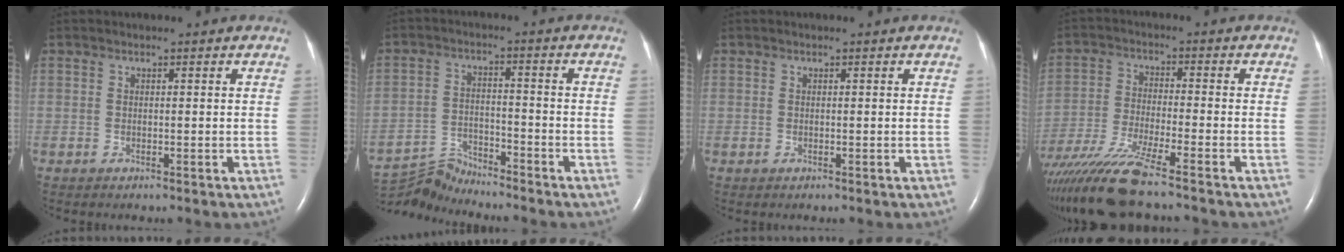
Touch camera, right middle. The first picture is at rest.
{"total": 6.3, "force": [-6.2, -0.5, -1.0], "torque": [0.007, -0.003, -0.113]}
{"total": 0.0}
{"total": 11.6, "force": [-9.7, -1.0, 6.3], "torque": [-0.121, -0.033, -0.174]}